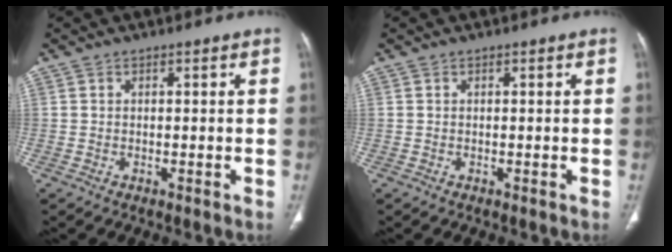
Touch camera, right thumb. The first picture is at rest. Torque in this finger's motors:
{"motor_torque": [-0.04, 0.04, -0.04, 0.04, 0.04]}